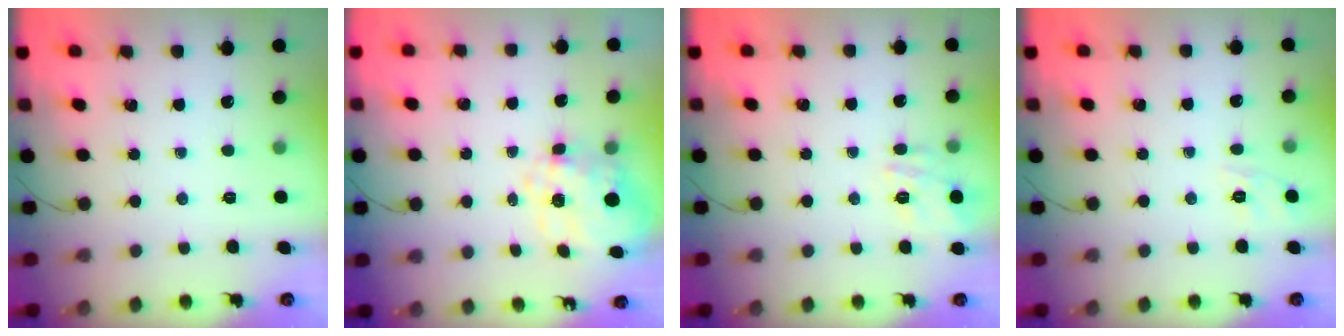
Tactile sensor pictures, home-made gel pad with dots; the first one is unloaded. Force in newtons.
{"total": 10.7, "press": 10.5, "slide": 1.7}
{"total": 13.8, "press": 13.8, "slide": 0.6}
{"total": 1.7, "press": 0.4, "slide": 1.6}